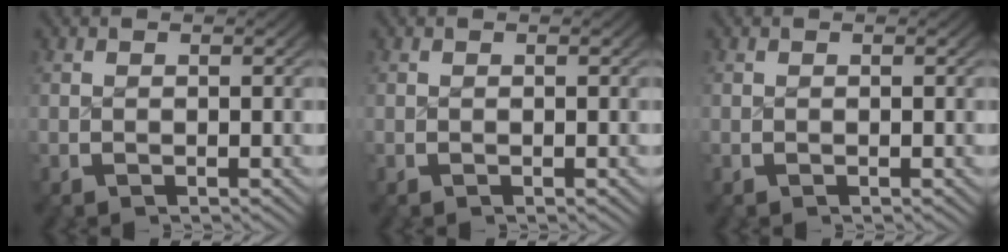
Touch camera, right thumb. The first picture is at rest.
{"total": 0.0}
{"total": 0.0}